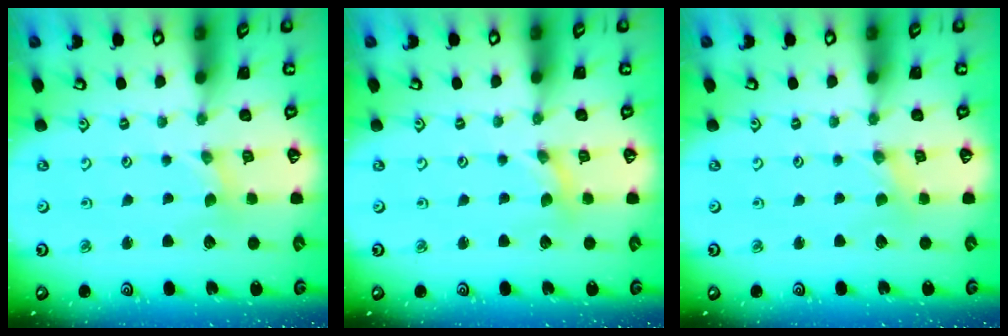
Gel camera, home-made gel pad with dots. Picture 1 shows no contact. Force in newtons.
{"total": 0.0}
{"total": 0.0}